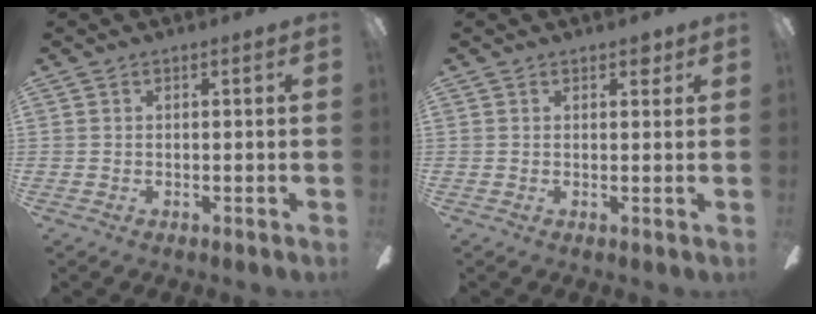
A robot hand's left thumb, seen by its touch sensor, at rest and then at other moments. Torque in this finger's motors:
{"motor_torque": [0.20, -0.14, 0.22, 0.22, 0.02]}